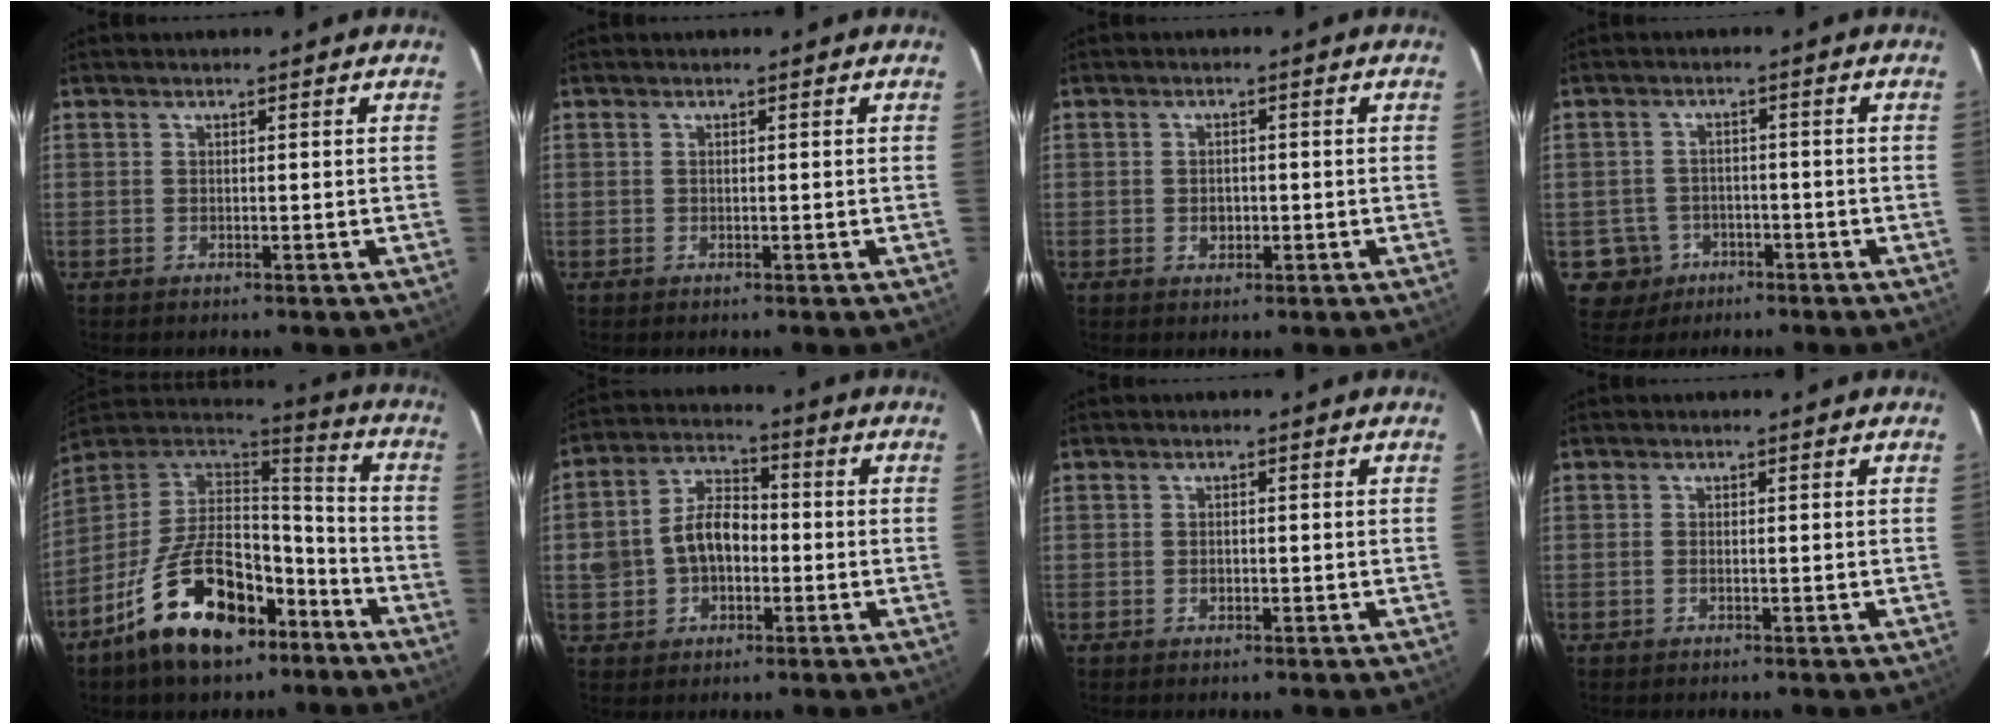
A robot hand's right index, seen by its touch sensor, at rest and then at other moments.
{"total": 0.0}
{"total": 2.2, "force": [-0.5, 1.9, 1.1], "torque": [-0.020, 0.004, -0.006]}
{"total": 6.0, "force": [-2.6, 5.4, 0.5], "torque": [-0.026, 0.022, -0.033]}
{"total": 21.3, "force": [-11.8, 11.2, 13.7], "torque": [-0.261, 0.012, -0.181]}
{"total": 10.5, "force": [-1.3, 7.7, 7.1], "torque": [-0.149, 0.025, -0.017]}
{"total": 1.1, "force": [-0.3, 1.0, 0.5], "torque": [-0.009, 0.002, -0.005]}
{"total": 0.6, "force": [-0.2, 0.4, 0.4], "torque": [-0.009, 0.000, -0.005]}